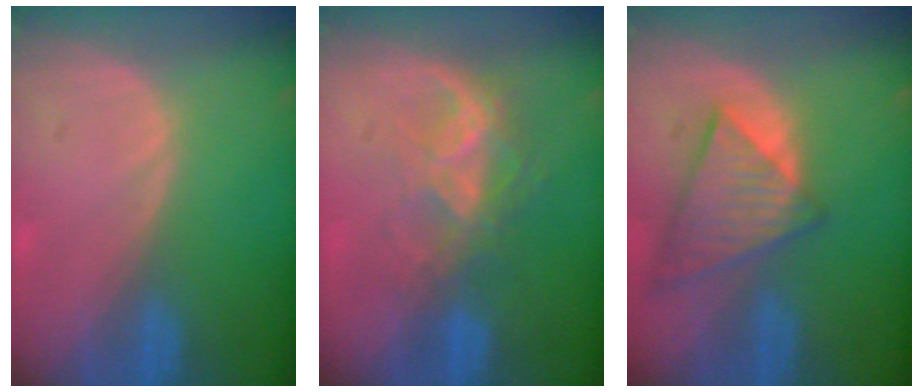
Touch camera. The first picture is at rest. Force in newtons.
{"total": 6.7, "press": 6.0, "slide": 3.0}
{"total": 8.8, "press": 7.6, "slide": 4.3}